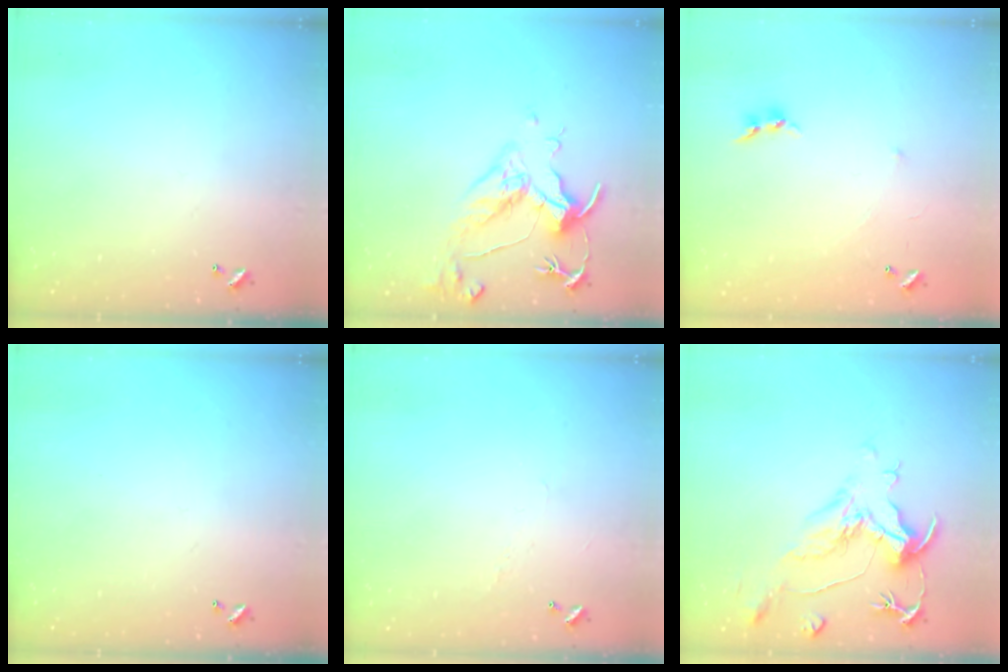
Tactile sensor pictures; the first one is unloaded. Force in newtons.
{"total": 4.6, "press": 4.5, "slide": 1.0}
{"total": 6.4, "press": 6.4, "slide": 0.4}
{"total": 0.0}
{"total": 0.9, "press": 0.7, "slide": 0.6}
{"total": 1.8, "press": 0.8, "slide": 1.5}